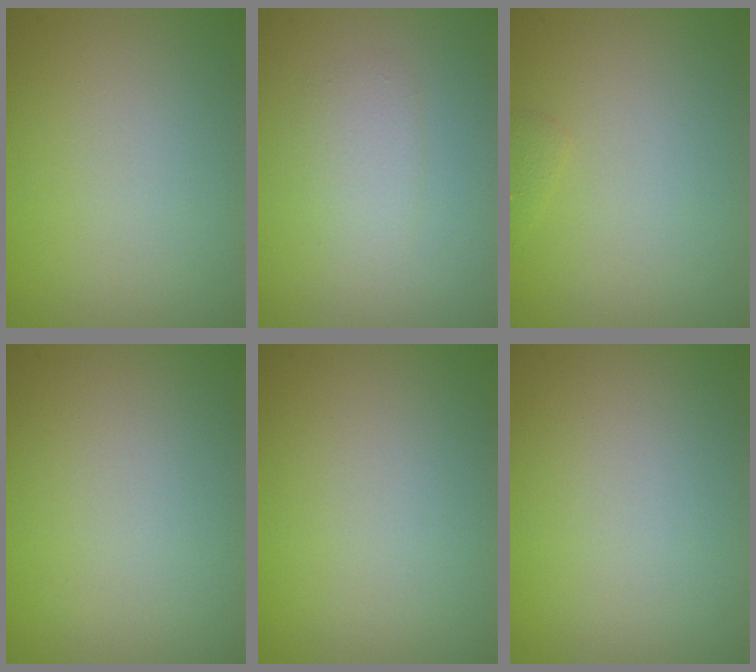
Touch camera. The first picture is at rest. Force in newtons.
{"total": 1.5, "press": 1.5, "slide": 0.1}
{"total": 0.6, "press": 0.5, "slide": 0.0}
{"total": 0.0}
{"total": 0.0}
{"total": 0.0}